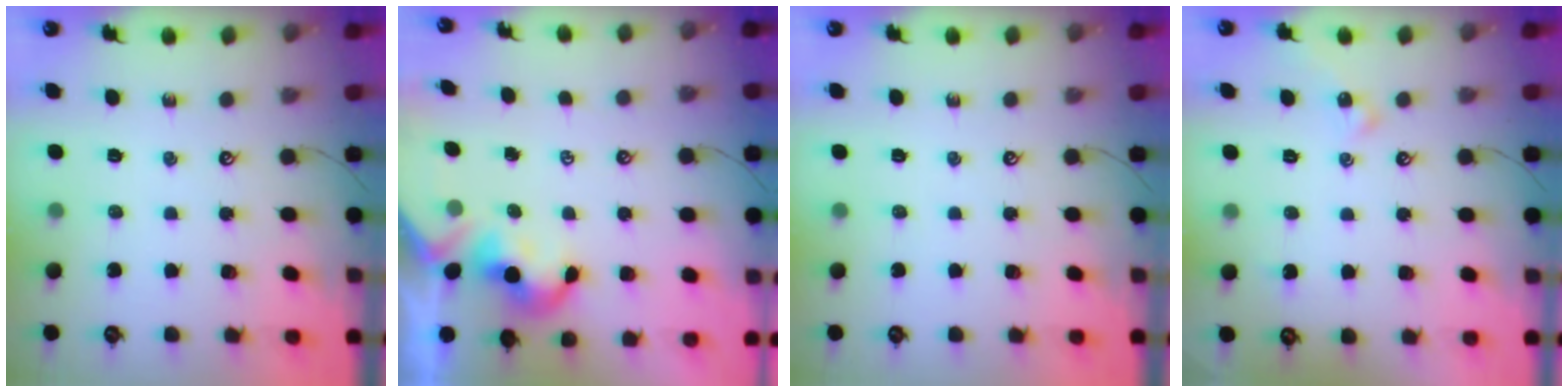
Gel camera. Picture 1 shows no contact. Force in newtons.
{"total": 2.0, "press": 2.0, "slide": 0.3}
{"total": 0.0}
{"total": 2.6, "press": 2.6, "slide": 0.6}